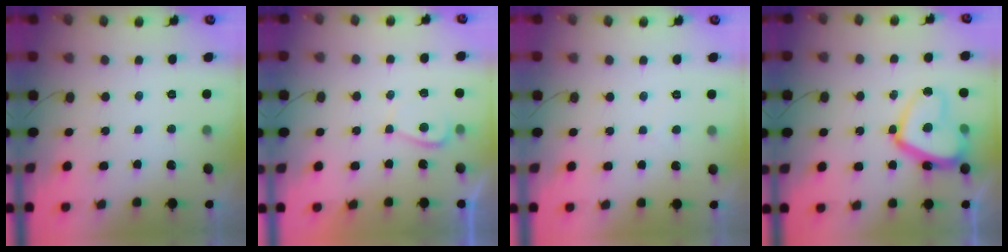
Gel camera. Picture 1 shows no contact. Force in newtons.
{"total": 2.3, "press": 2.2, "slide": 0.8}
{"total": 2.7, "press": 2.7, "slide": 0.2}
{"total": 14.8, "press": 14.7, "slide": 1.4}